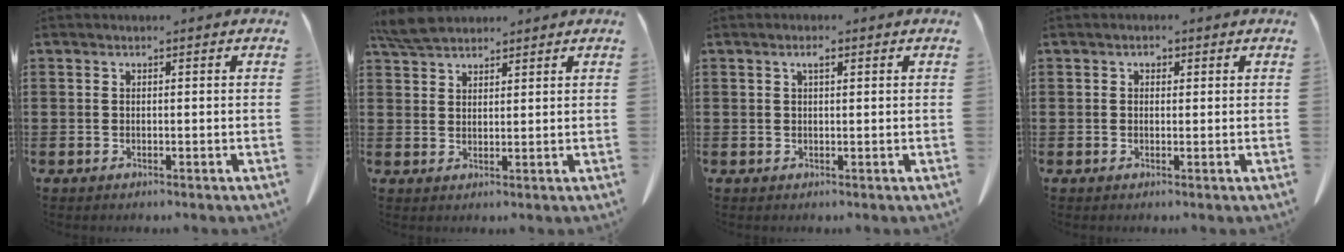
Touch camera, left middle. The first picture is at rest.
{"total": 4.6, "force": [4.2, 1.2, 1.7], "torque": [-0.045, -0.004, 0.082]}
{"total": 1.5, "force": [0.6, 0.4, 1.3], "torque": [-0.027, 0.002, 0.011]}
{"total": 1.0, "force": [0.4, 0.8, 0.6], "torque": [-0.015, 0.005, 0.007]}